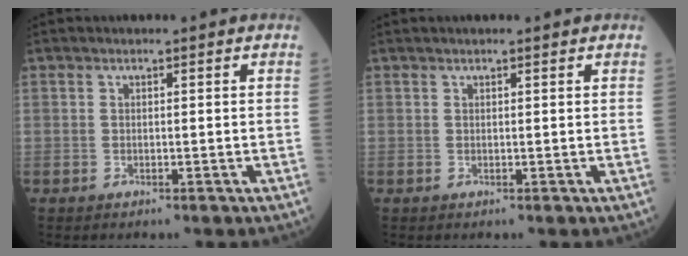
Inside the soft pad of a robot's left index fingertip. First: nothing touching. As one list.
[{"total": 1.5, "force": [1.3, 0.1, 0.8], "torque": [-0.009, 0.017, 0.020]}]